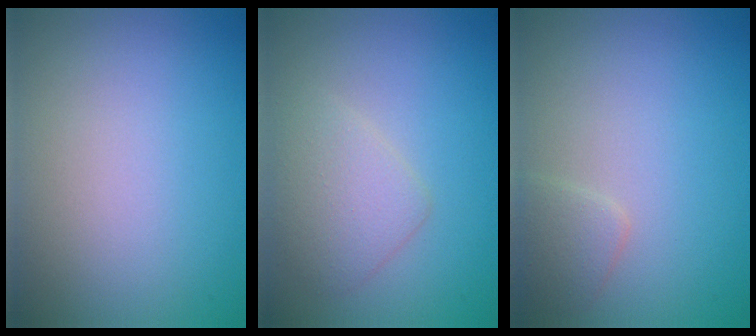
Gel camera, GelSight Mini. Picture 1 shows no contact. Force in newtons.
{"total": 2.9, "press": 2.9, "slide": 0.2}
{"total": 1.5, "press": 1.5, "slide": 0.0}